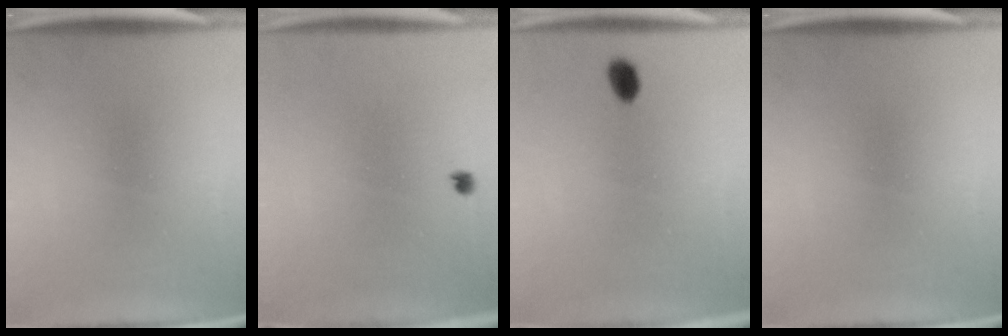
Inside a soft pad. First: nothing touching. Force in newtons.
{"total": 1.0}
{"total": 2.7}
{"total": 0.0}